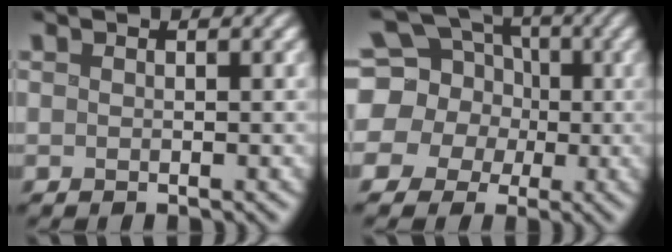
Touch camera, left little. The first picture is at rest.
{"total": 13.7, "force": [1.7, 12.3, 5.7], "torque": [-0.164, 0.024, -0.004]}